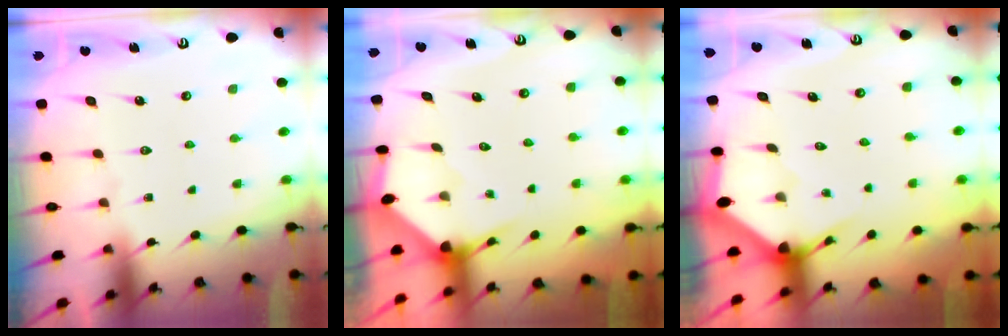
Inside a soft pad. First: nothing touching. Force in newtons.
{"total": 3.5, "press": 3.5, "slide": 0.3}
{"total": 3.0, "press": 3.0, "slide": 0.1}